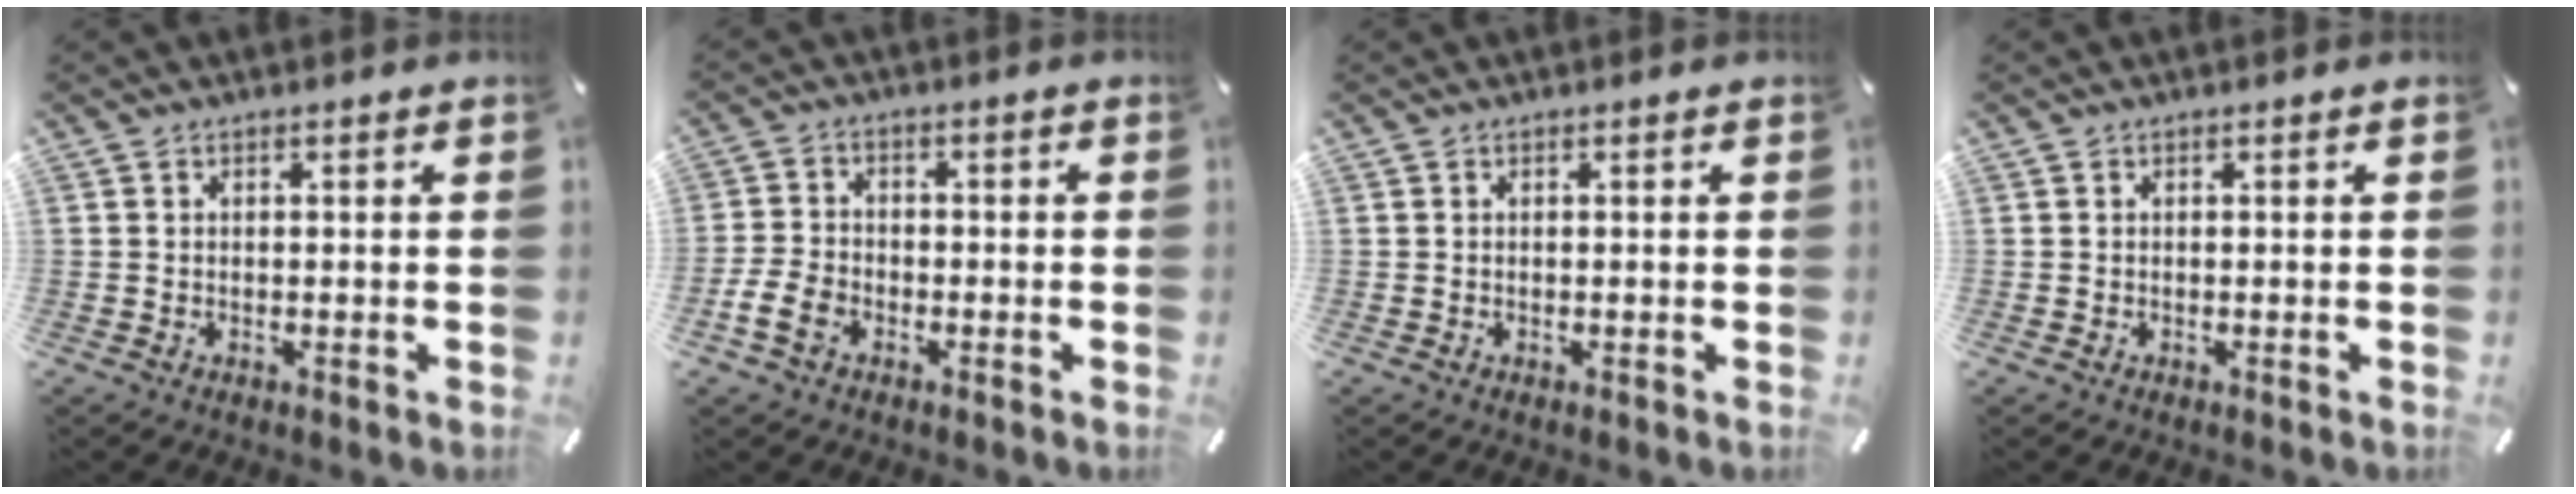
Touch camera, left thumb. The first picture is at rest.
{"total": 6.0, "force": [-2.9, 4.3, 3.0], "torque": [-0.066, 0.013, -0.054]}
{"total": 0.0}
{"total": 0.0}